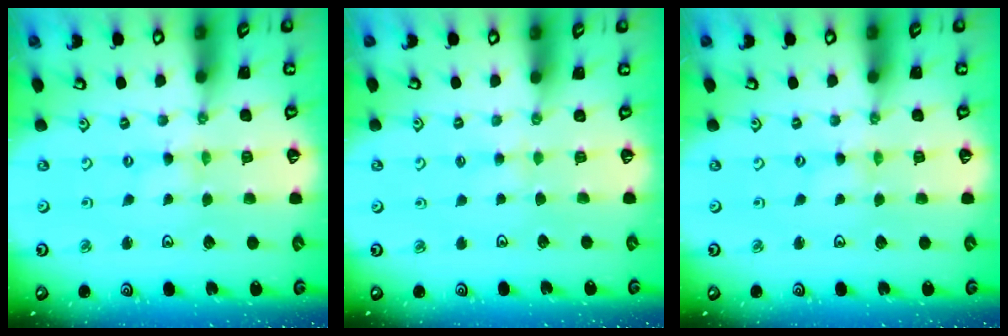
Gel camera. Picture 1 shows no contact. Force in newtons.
{"total": 1.9, "press": 1.9, "slide": 0.3}
{"total": 0.0}